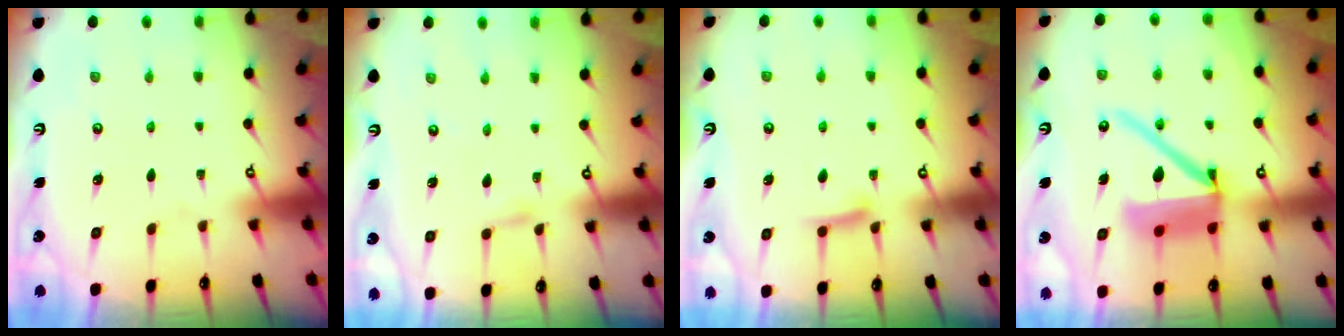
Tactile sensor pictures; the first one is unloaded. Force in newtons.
{"total": 2.3, "press": 2.2, "slide": 0.2}
{"total": 7.7, "press": 7.6, "slide": 0.8}
{"total": 15.5, "press": 15.3, "slide": 1.8}